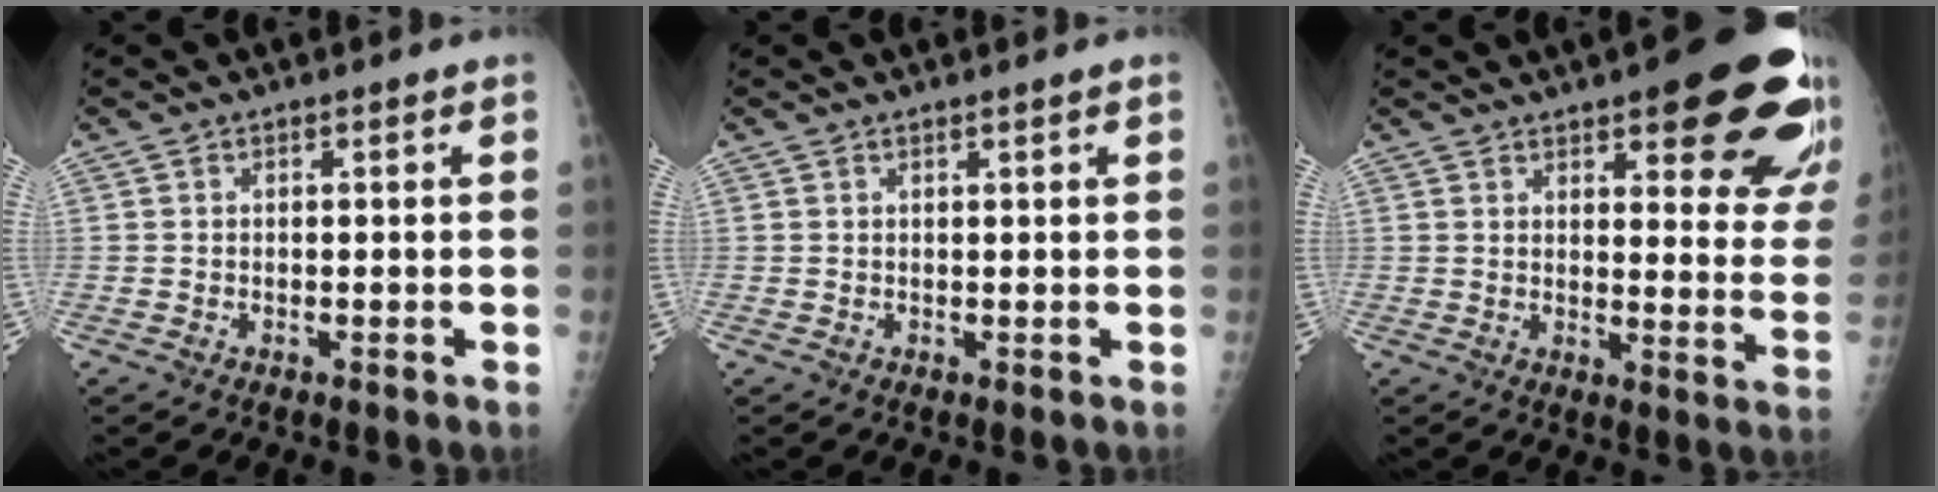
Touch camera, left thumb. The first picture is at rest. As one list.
[{"total": 1.0, "force": [0.6, 0.0, 0.7], "torque": [-0.010, -0.002, 0.011]}, {"total": 21.5, "force": [12.4, 6.5, 16.3], "torque": [-0.168, -0.049, 0.148]}]